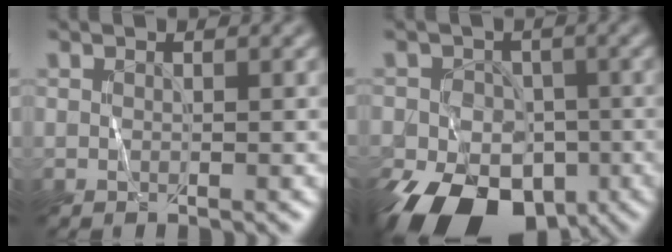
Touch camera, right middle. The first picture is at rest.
{"total": 14.2, "force": [-7.9, 9.5, 6.9], "torque": [-0.089, -0.032, -0.141]}